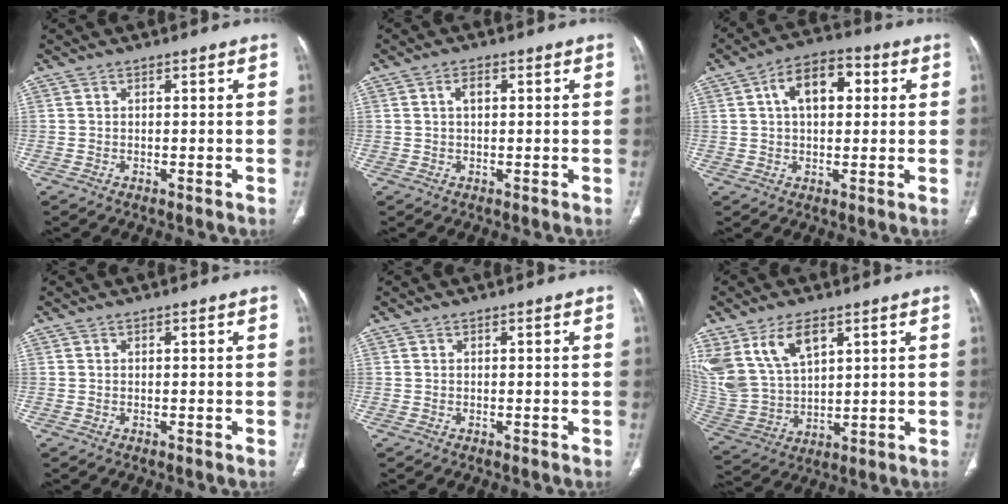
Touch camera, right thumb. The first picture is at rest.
{"total": 2.3, "force": [0.6, 1.3, 1.8], "torque": [-0.034, 0.007, 0.012]}
{"total": 10.5, "force": [2.7, 6.2, 8.1], "torque": [-0.114, 0.019, 0.037]}
{"total": 0.0}
{"total": 0.0}
{"total": 14.4, "force": [7.5, 8.0, 9.3], "torque": [-0.183, -0.023, 0.167]}